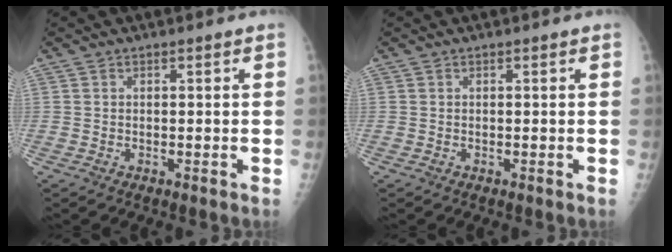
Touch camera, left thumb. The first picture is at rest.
{"total": 0.0}